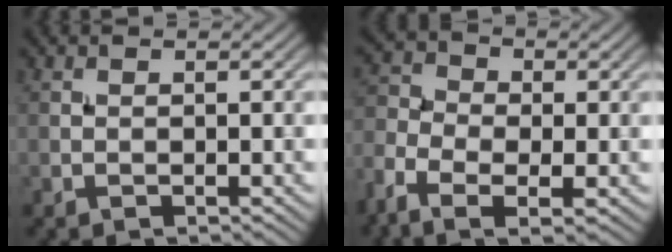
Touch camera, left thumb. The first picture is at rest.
{"total": 7.9, "force": [-3.8, 4.3, 5.4], "torque": [-0.136, -0.014, -0.079]}